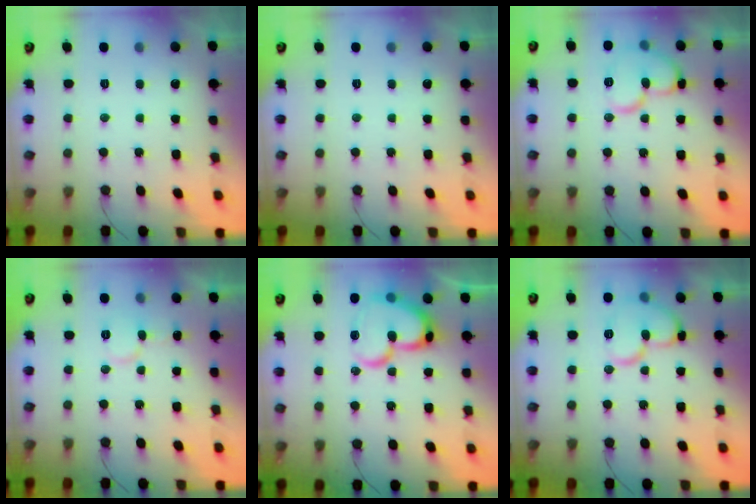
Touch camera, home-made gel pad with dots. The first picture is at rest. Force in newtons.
{"total": 0.0}
{"total": 12.3, "press": 12.1, "slide": 1.9}
{"total": 6.4, "press": 6.4, "slide": 0.6}
{"total": 18.9, "press": 18.8, "slide": 1.9}
{"total": 12.3, "press": 12.1, "slide": 1.9}